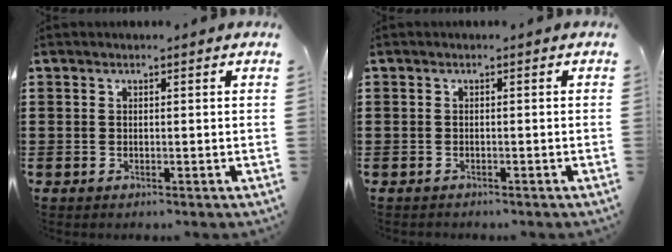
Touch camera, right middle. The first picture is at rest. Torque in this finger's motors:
{"motor_torque": [-0.25, 0.30, -0.02, -0.02]}